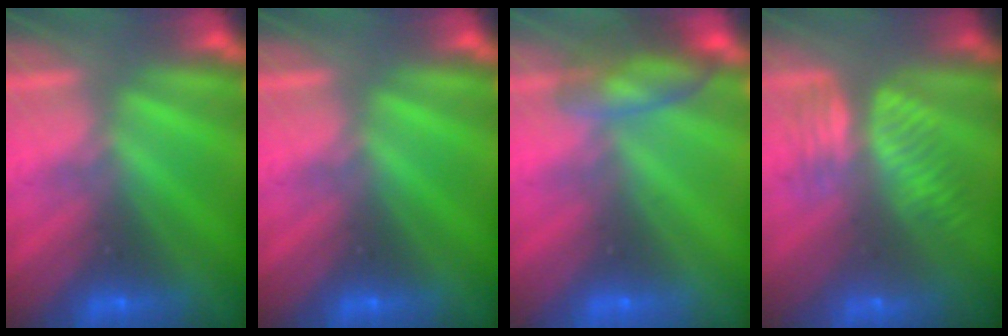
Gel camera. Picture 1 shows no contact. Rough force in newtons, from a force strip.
{"total": 0.0}
{"total": 2.8}
{"total": 9.4}